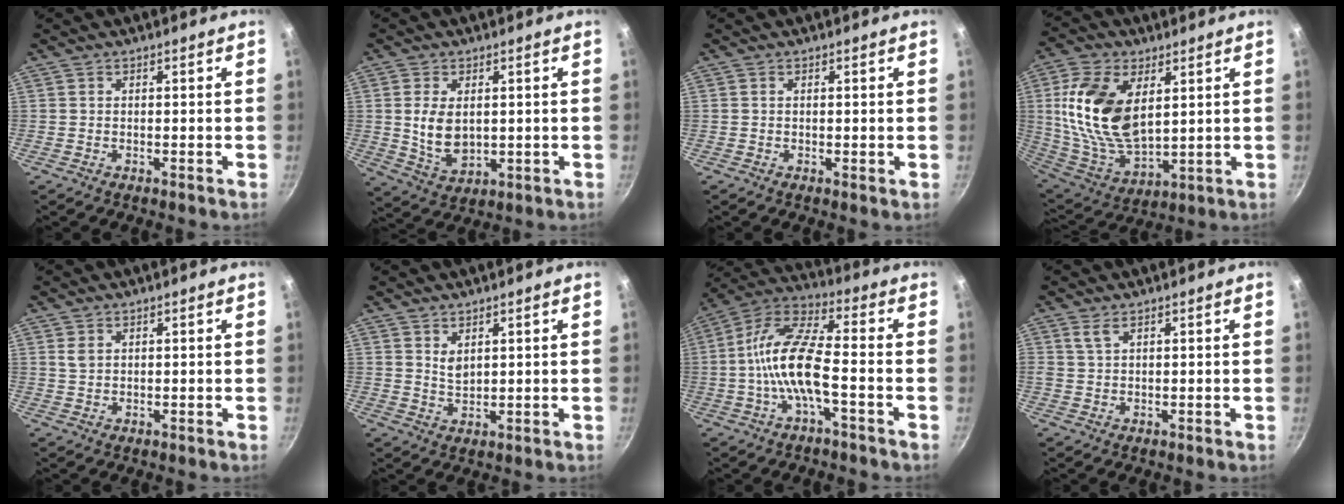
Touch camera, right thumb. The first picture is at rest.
{"total": 8.0, "force": [1.0, 5.0, 6.1], "torque": [-0.110, -0.015, 0.033]}
{"total": 0.7, "force": [0.1, 0.2, 0.7], "torque": [-0.009, -0.001, -0.001]}
{"total": 18.8, "force": [4.6, 10.8, 14.7], "torque": [-0.276, -0.023, 0.101]}
{"total": 1.7, "force": [0.7, 1.2, 1.0], "torque": [-0.018, -0.001, 0.015]}
{"total": 2.8, "force": [1.6, 1.6, 1.7], "torque": [-0.029, -0.015, 0.032]}
{"total": 13.1, "force": [-3.1, 4.5, 11.9], "torque": [-0.242, 0.040, -0.074]}
{"total": 1.8, "force": [1.1, 0.8, 1.3], "torque": [-0.025, -0.003, 0.023]}